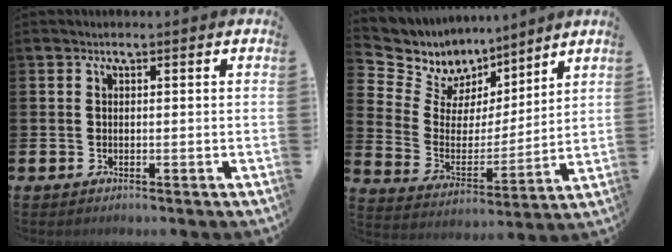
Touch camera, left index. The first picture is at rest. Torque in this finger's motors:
{"motor_torque": [-0.29, -0.09, -0.22, -0.21]}